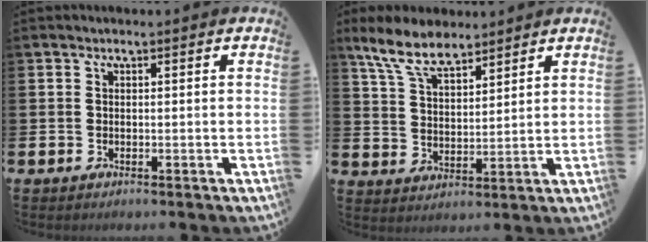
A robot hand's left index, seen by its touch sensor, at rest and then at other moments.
{"total": 7.7, "force": [6.6, 2.5, 3.1], "torque": [-0.089, -0.014, 0.122]}